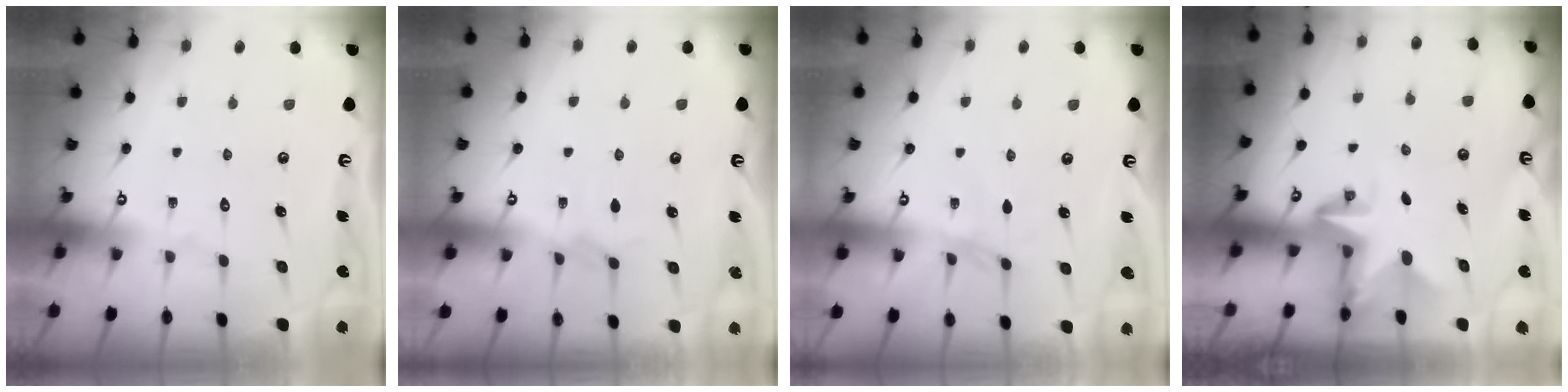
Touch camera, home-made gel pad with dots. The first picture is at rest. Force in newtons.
{"total": 2.6, "press": 2.6, "slide": 0.4}
{"total": 2.2, "press": 2.1, "slide": 0.4}
{"total": 3.0, "press": 3.0, "slide": 0.3}